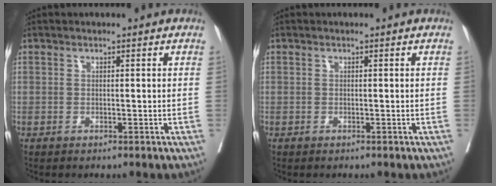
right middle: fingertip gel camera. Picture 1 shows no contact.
{"total": 0.0}